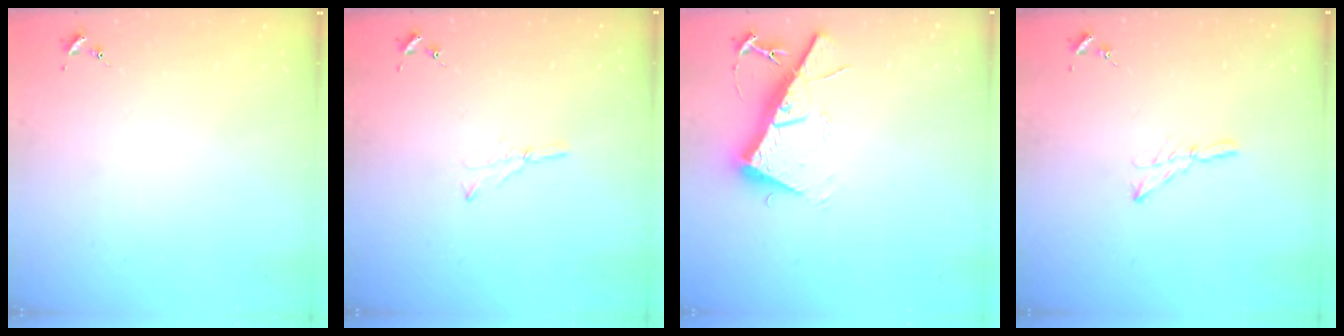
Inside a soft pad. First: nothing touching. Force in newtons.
{"total": 3.5, "press": 3.5, "slide": 0.4}
{"total": 14.6, "press": 14.6, "slide": 0.4}
{"total": 4.7, "press": 4.7, "slide": 0.1}